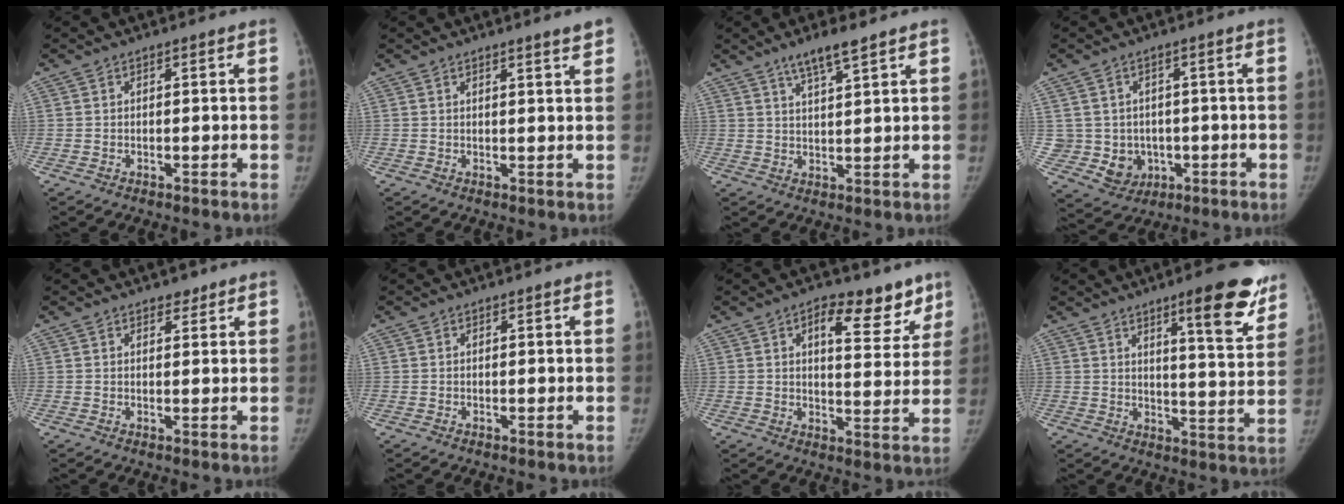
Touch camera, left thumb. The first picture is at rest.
{"total": 2.9, "force": [2.1, -0.1, 2.0], "torque": [-0.024, -0.012, 0.029]}
{"total": 5.8, "force": [4.1, 0.6, 3.9], "torque": [-0.071, -0.022, 0.077]}
{"total": 7.9, "force": [-0.8, 7.5, 2.4], "torque": [-0.012, 0.013, 0.005]}
{"total": 1.9, "force": [1.5, 1.0, 0.6], "torque": [0.002, -0.010, 0.019]}
{"total": 0.0}
{"total": 11.8, "force": [7.1, 5.6, 7.6], "torque": [-0.056, -0.034, 0.097]}
{"total": 16.5, "force": [10.3, 3.4, 12.4], "torque": [-0.123, -0.064, 0.143]}